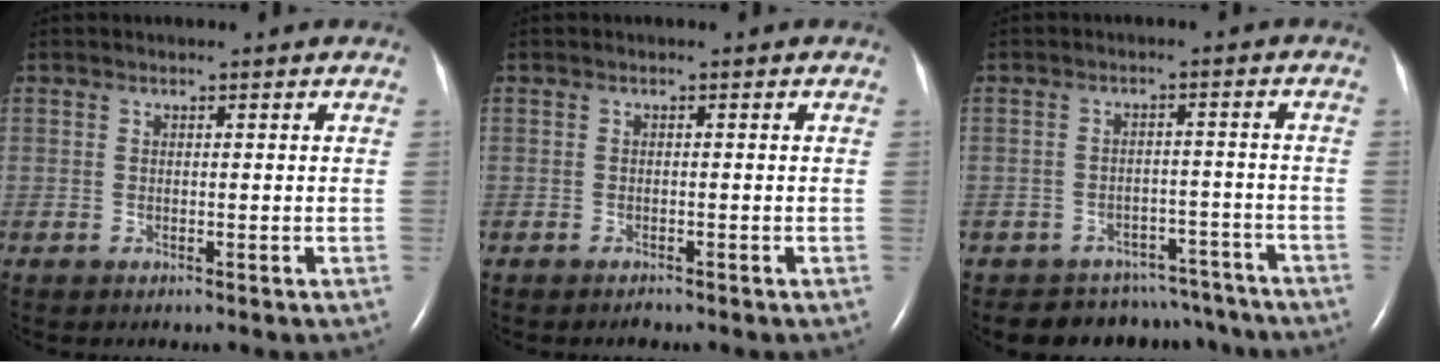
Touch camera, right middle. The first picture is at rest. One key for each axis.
{"total": 0.7, "fx": -0.7, "fy": 0.1, "fz": 0.2, "tx": -0.006, "ty": -0.001, "tz": -0.009}
{"total": 9.6, "fx": -8.6, "fy": 4.3, "fz": -0.2, "tx": 0.012, "ty": 0.032, "tz": -0.100}